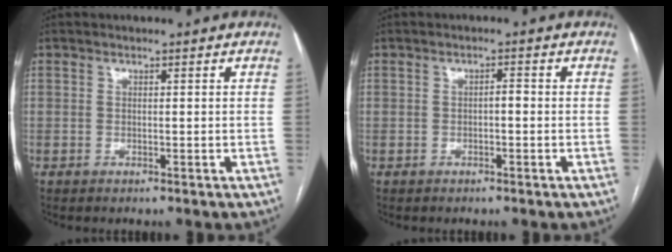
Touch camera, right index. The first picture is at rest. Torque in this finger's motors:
{"motor_torque": [0.24, -0.07, 0.08, 0.03]}